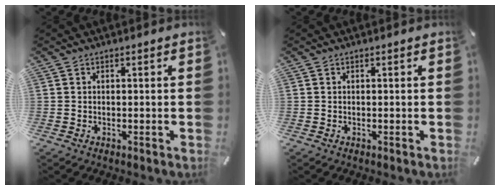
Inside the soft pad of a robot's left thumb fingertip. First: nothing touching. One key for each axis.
{"total": 0.0}